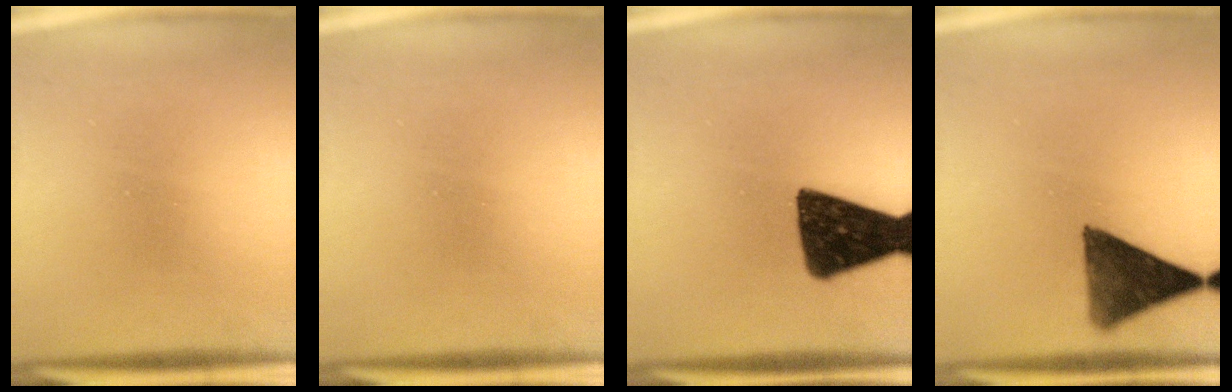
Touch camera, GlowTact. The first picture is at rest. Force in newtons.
{"total": 0.0}
{"total": 15.2}
{"total": 11.3}